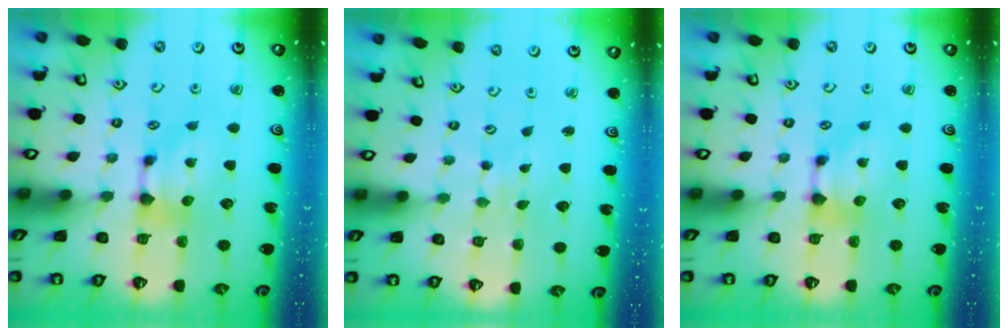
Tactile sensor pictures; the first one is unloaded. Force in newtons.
{"total": 4.8, "press": 4.8, "slide": 0.2}
{"total": 0.0}